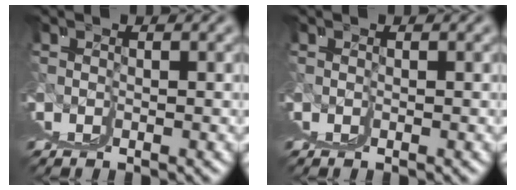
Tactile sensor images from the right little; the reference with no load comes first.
{"total": 0.0}